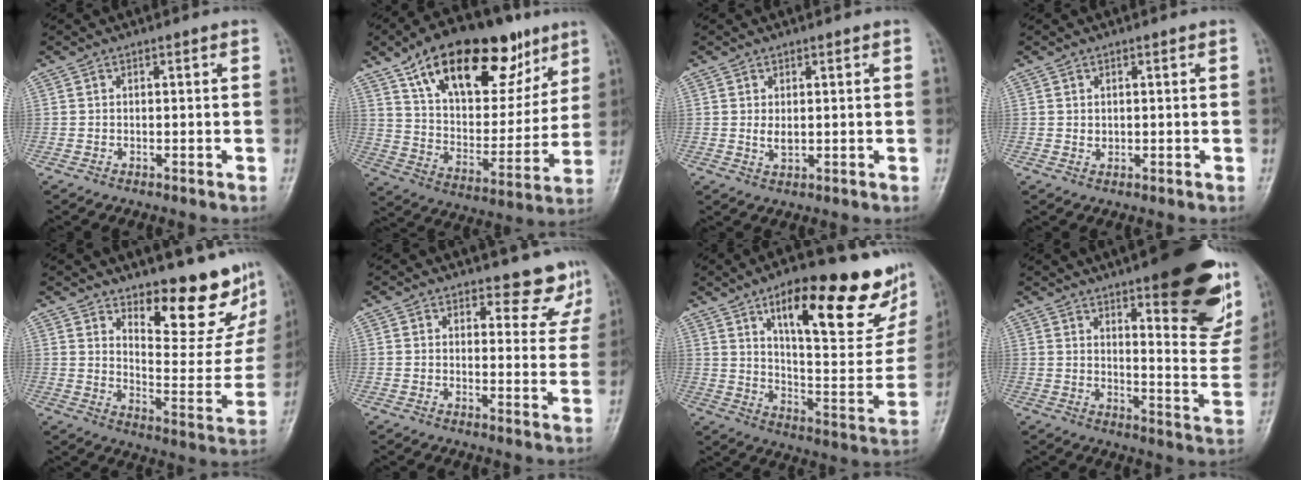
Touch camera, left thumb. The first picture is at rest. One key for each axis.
{"total": 28.1, "fx": 15.9, "fy": 13.9, "fz": 18.6, "tx": -0.250, "ty": -0.019, "tz": 0.261}
{"total": 2.3, "fx": 0.5, "fy": 1.5, "fz": 1.8, "tx": -0.025, "ty": -0.007, "tz": 0.011}
{"total": 1.2, "fx": 0.4, "fy": 1.0, "fz": 0.6, "tx": -0.003, "ty": -0.003, "tz": 0.008}
{"total": 15.8, "fx": 12.3, "fy": 5.4, "fz": 8.4, "tx": -0.060, "ty": -0.114, "tz": 0.176}
{"total": 7.4, "fx": 6.6, "fy": 3.2, "fz": 1.2, "tx": 0.027, "ty": -0.044, "tz": 0.061}
{"total": 28.9, "fx": 16.1, "fy": 9.5, "fz": 22.1, "tx": -0.269, "ty": -0.051, "tz": 0.245}
{"total": 24.6, "fx": 14.3, "fy": 7.2, "fz": 18.7, "tx": -0.207, "ty": -0.070, "tz": 0.189}